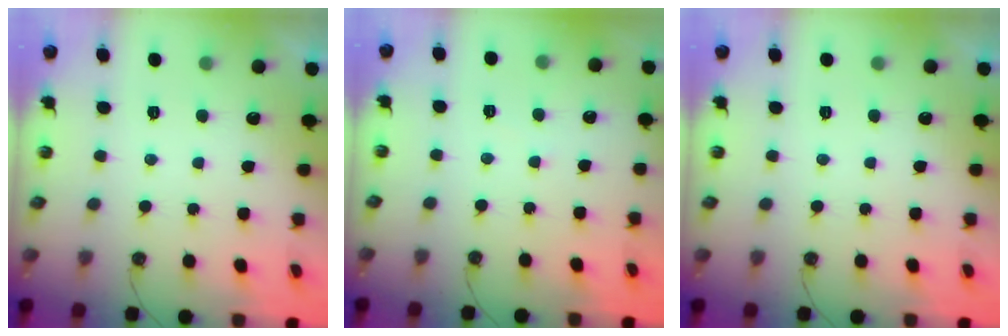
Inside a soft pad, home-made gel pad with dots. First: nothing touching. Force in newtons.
{"total": 4.6, "press": 4.5, "slide": 0.5}
{"total": 0.0}